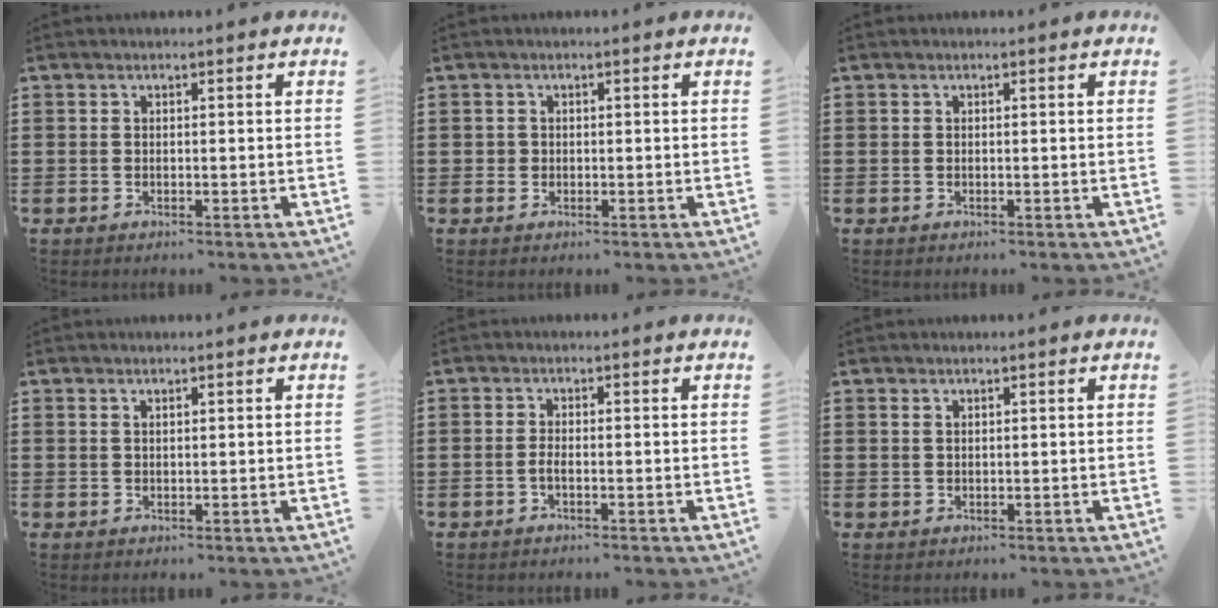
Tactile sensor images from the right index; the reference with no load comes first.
{"total": 0.8, "force": [0.1, 0.8, 0.2], "torque": [-0.004, 0.006, 0.000]}
{"total": 0.0}
{"total": 0.7, "force": [0.6, 0.3, 0.3], "torque": [-0.008, 0.002, 0.010]}
{"total": 1.4, "force": [-0.6, 0.4, 1.2], "torque": [-0.030, -0.003, -0.013]}
{"total": 0.5, "force": [0.4, 0.3, 0.2], "torque": [-0.007, 0.000, 0.008]}